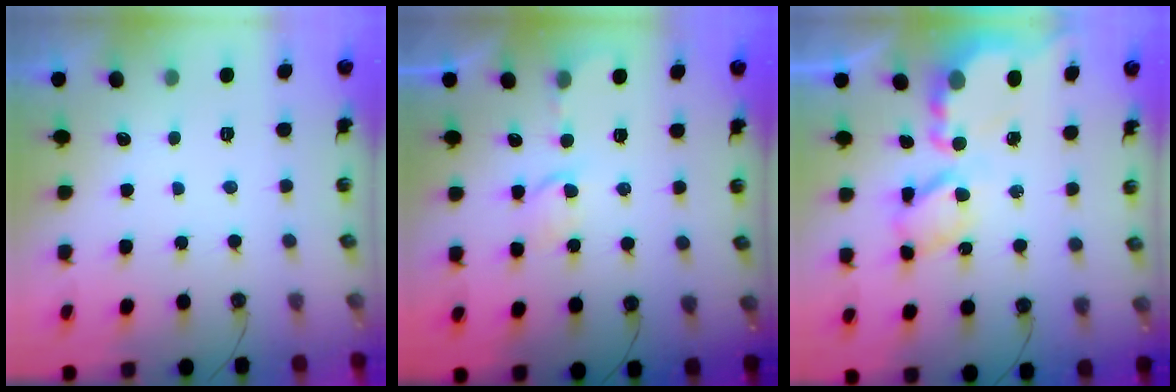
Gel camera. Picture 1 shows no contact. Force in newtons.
{"total": 3.0, "press": 3.0, "slide": 0.5}
{"total": 7.3, "press": 7.2, "slide": 0.5}